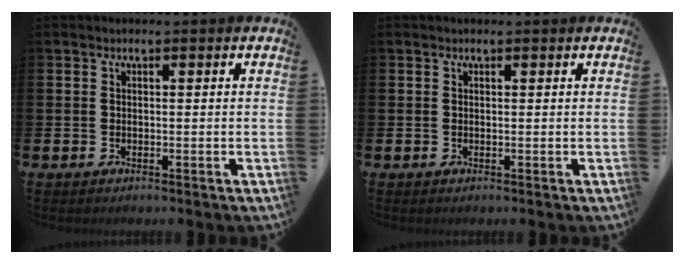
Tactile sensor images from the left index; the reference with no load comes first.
{"total": 0.0}